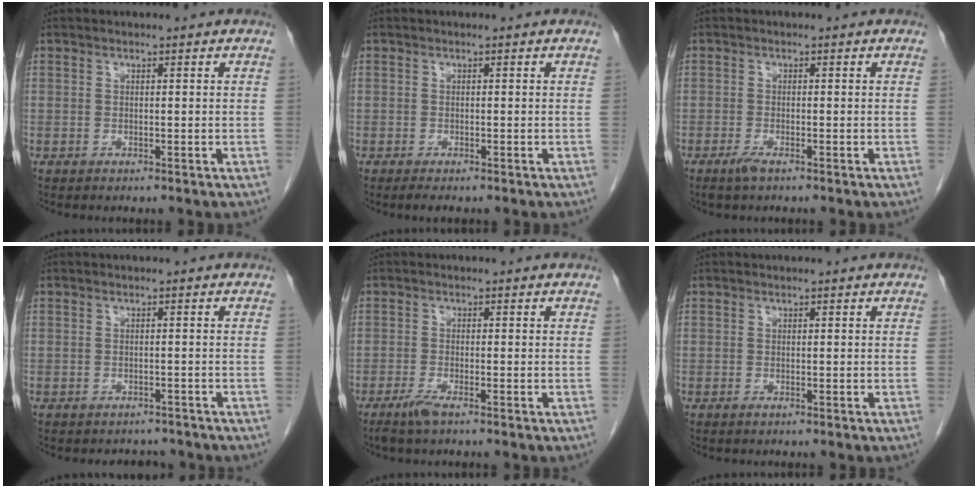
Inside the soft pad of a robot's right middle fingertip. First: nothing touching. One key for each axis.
{"total": 1.3, "fx": -1.0, "fy": 0.3, "fz": 0.8, "tx": -0.021, "ty": -0.006, "tz": -0.015}
{"total": 1.6, "fx": -1.3, "fy": 0.2, "fz": 1.0, "tx": -0.027, "ty": -0.003, "tz": -0.023}
{"total": 3.6, "fx": -3.3, "fy": 1.5, "fz": 0.1, "tx": -0.004, "ty": 0.002, "tz": -0.042}
{"total": 2.4, "fx": -1.9, "fy": 0.2, "fz": 1.6, "tx": -0.041, "ty": -0.004, "tz": -0.038}
{"total": 0.0}